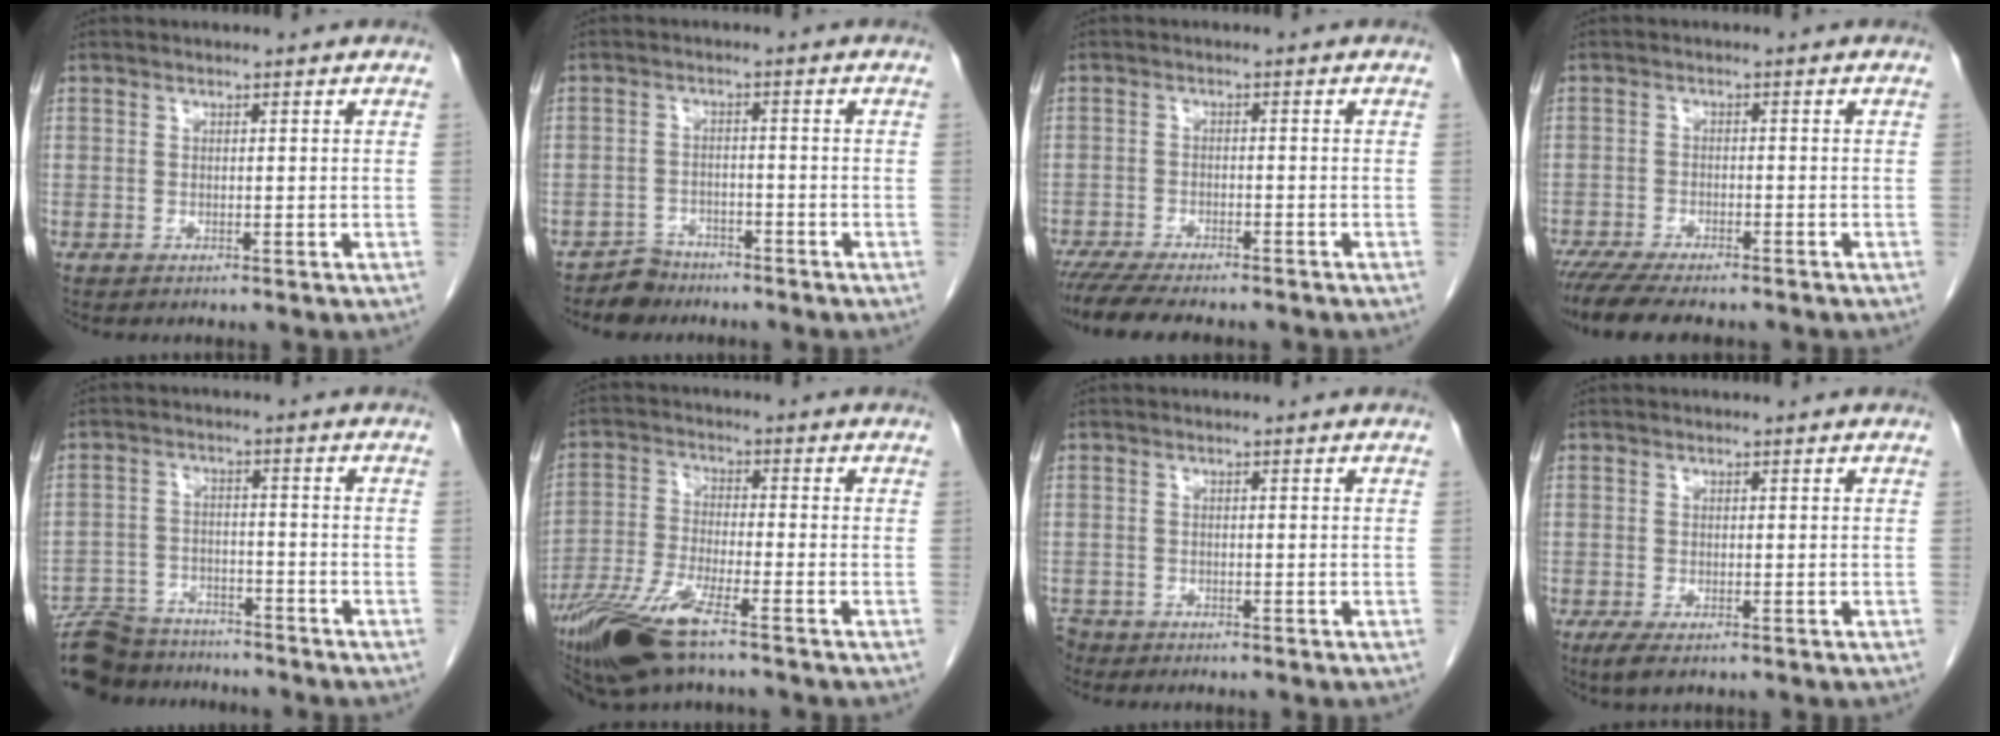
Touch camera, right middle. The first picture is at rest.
{"total": 3.4, "force": [-2.9, 1.8, -0.5], "torque": [0.009, 0.005, -0.048]}
{"total": 11.7, "force": [-10.0, 2.3, 5.5], "torque": [-0.084, -0.011, -0.147]}
{"total": 11.2, "force": [-9.5, 2.3, 5.4], "torque": [-0.084, -0.012, -0.141]}
{"total": 13.5, "force": [-12.1, 4.6, 3.8], "torque": [-0.072, 0.008, -0.184]}
{"total": 10.9, "force": [-7.5, 1.5, 7.7], "torque": [-0.156, -0.025, -0.141]}
{"total": 2.1, "force": [-1.8, 1.0, 0.1], "torque": [-0.003, -0.002, -0.032]}
{"total": 2.4, "force": [-1.4, 0.8, 1.7], "torque": [-0.036, -0.007, -0.020]}